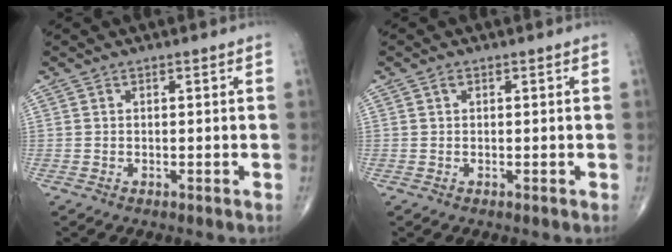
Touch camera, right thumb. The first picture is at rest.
{"total": 0.6, "force": [0.2, 0.5, 0.3], "torque": [0.000, 0.002, 0.002]}